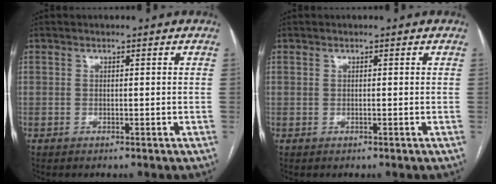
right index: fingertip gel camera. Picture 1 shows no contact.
{"total": 0.0}